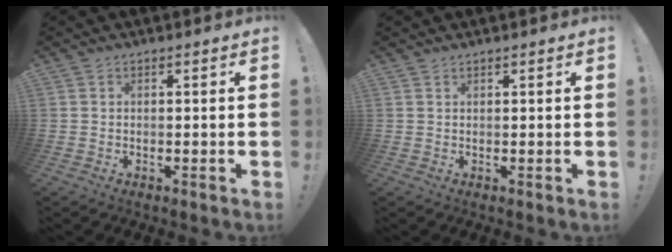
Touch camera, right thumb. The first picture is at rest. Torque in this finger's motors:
{"motor_torque": [-0.36, 0.09, 0.35, -0.10, 0.11]}